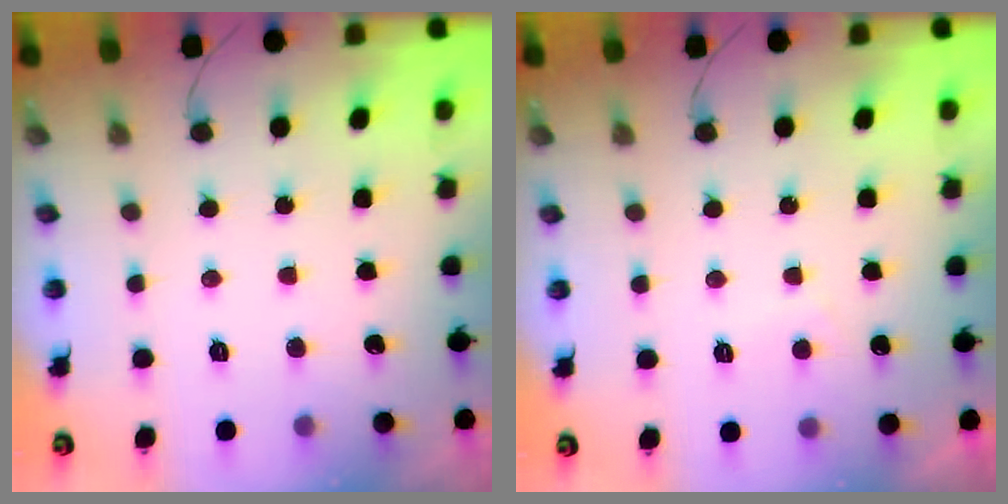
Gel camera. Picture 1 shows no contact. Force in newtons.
{"total": 1.5, "press": 1.4, "slide": 0.6}